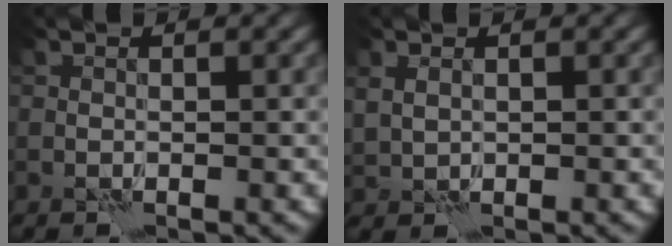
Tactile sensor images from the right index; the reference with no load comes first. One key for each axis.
{"total": 1.3, "fx": 0.5, "fy": 1.0, "fz": 0.8, "tx": -0.020, "ty": -0.003, "tz": 0.015}